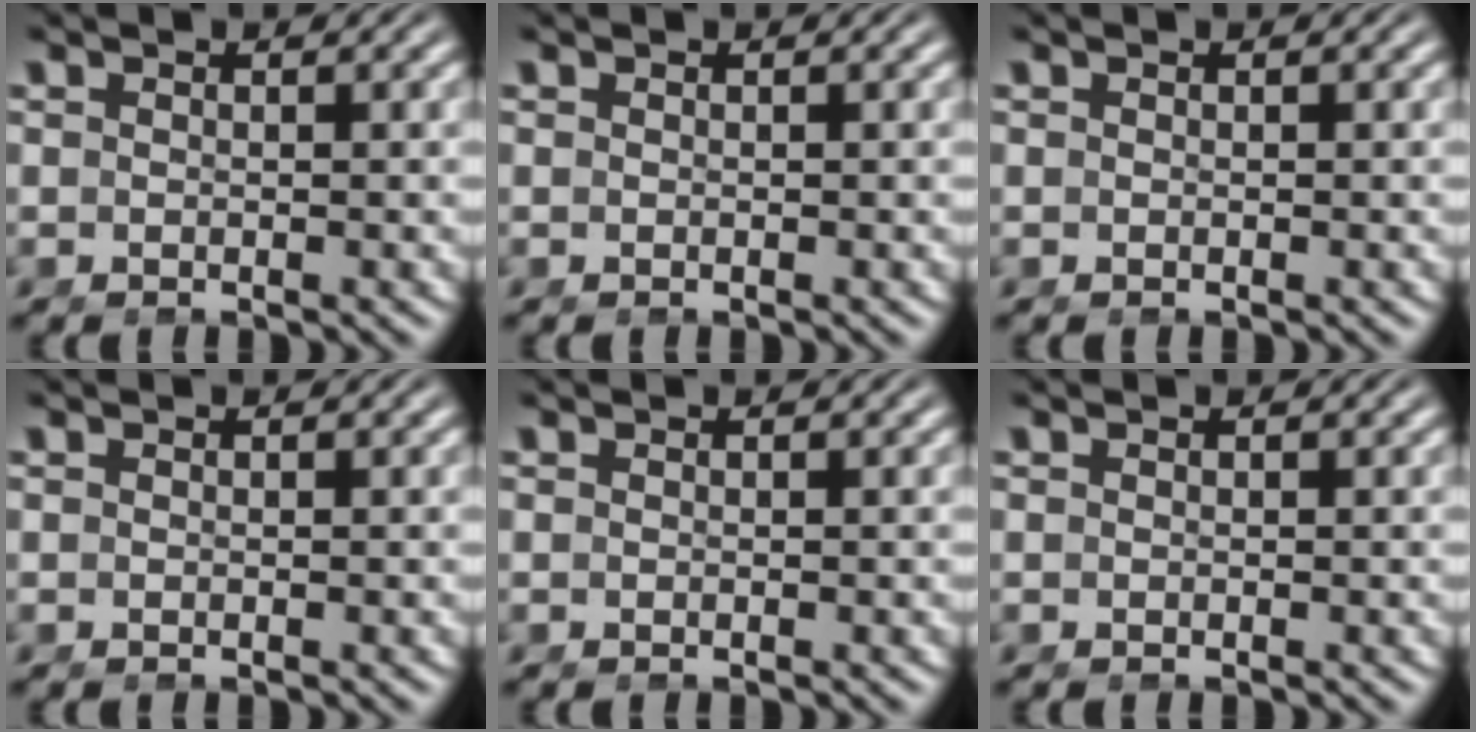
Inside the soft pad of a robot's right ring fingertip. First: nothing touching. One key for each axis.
{"total": 0.0}
{"total": 0.0}
{"total": 0.0}
{"total": 0.0}
{"total": 0.0}